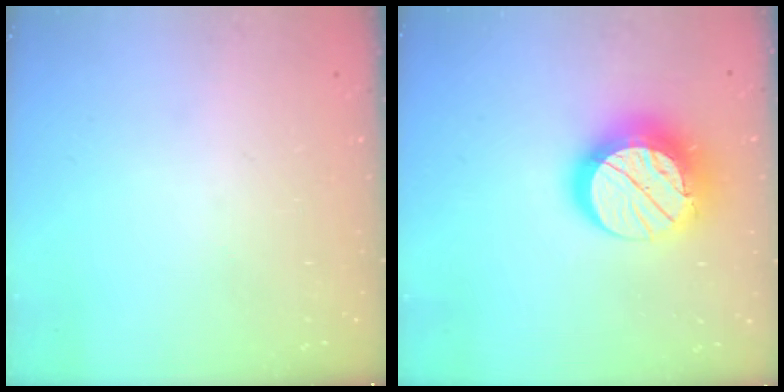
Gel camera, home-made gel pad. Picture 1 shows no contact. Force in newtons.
{"total": 16.5, "press": 16.5, "slide": 0.9}